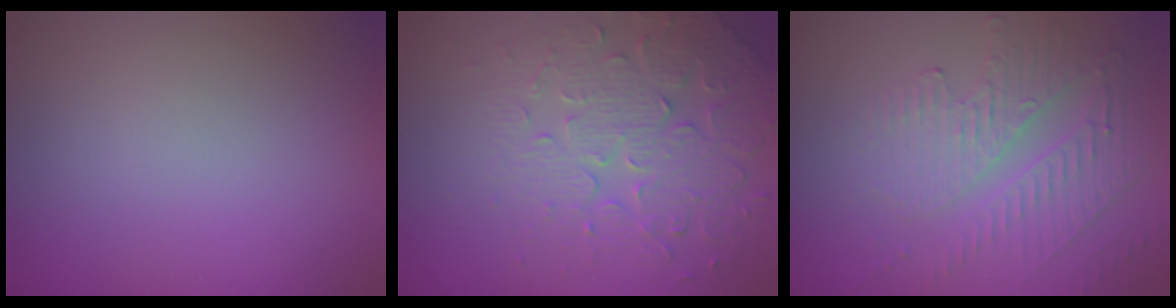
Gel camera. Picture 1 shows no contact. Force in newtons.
{"total": 4.1, "press": 3.9, "slide": 1.3}
{"total": 5.6, "press": 3.6, "slide": 4.3}